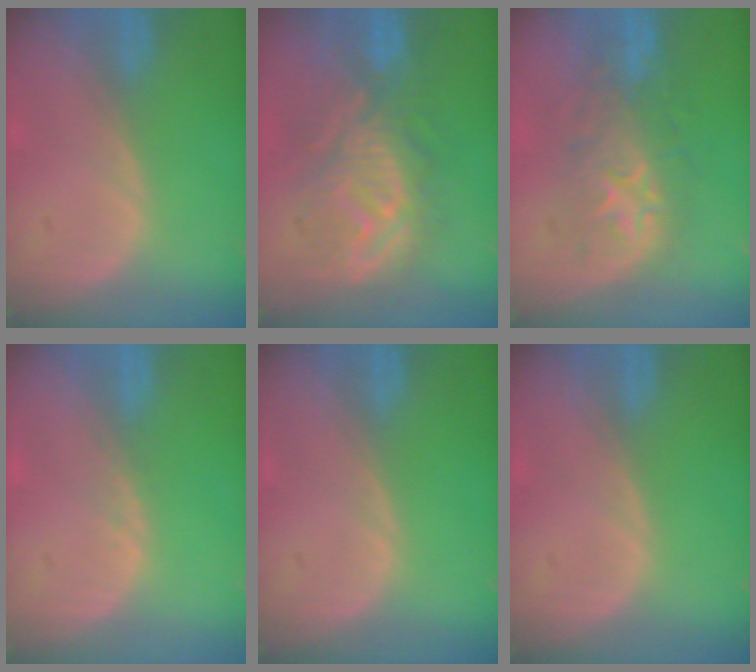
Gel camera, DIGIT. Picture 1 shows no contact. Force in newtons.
{"total": 10.0, "press": 9.8, "slide": 1.4}
{"total": 8.6, "press": 8.6, "slide": 0.5}
{"total": 0.6, "press": 0.6, "slide": 0.1}
{"total": 0.0}
{"total": 0.0}